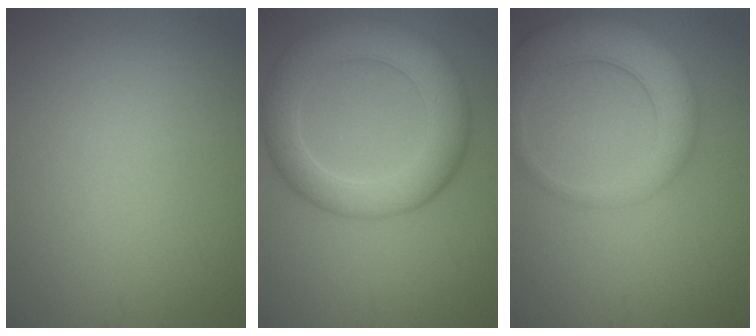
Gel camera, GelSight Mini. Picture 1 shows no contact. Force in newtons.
{"total": 7.6, "press": 7.6, "slide": 0.3}
{"total": 5.9, "press": 5.8, "slide": 0.4}